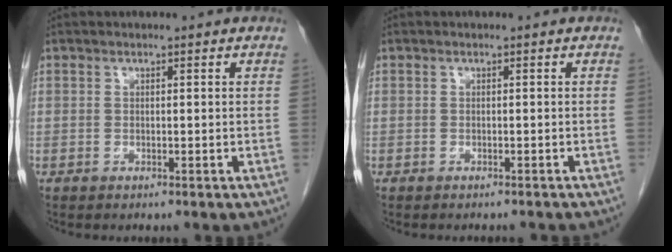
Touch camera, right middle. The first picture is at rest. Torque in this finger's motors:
{"motor_torque": [0.05, -0.10, -0.07, 0.00]}